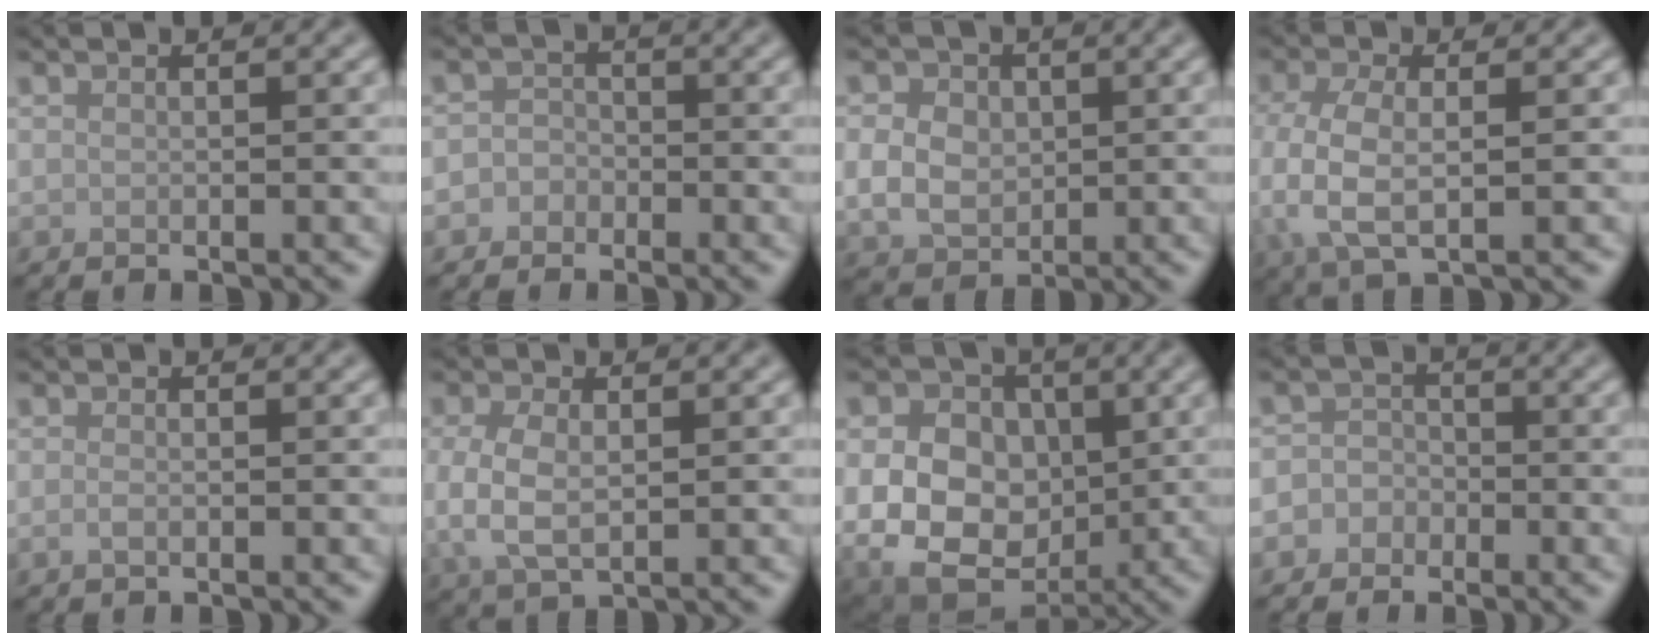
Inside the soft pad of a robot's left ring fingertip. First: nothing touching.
{"total": 2.3, "force": [-0.9, 2.0, 0.3], "torque": [0.024, 0.008, -0.029]}
{"total": 4.4, "force": [0.2, 3.6, 2.5], "torque": [-0.051, -0.001, 0.001]}
{"total": 5.3, "force": [-0.8, 2.6, 4.6], "torque": [-0.110, -0.007, -0.016]}
{"total": 0.8, "force": [-0.3, 0.4, 0.7], "torque": [-0.017, -0.003, -0.007]}
{"total": 4.4, "force": [-0.2, 2.7, 3.4], "torque": [-0.083, -0.007, -0.001]}
{"total": 13.8, "force": [-0.1, 11.0, 8.3], "torque": [-0.137, 0.003, -0.013]}
{"total": 3.9, "force": [-1.6, 3.5, 0.6], "torque": [0.023, 0.009, -0.050]}